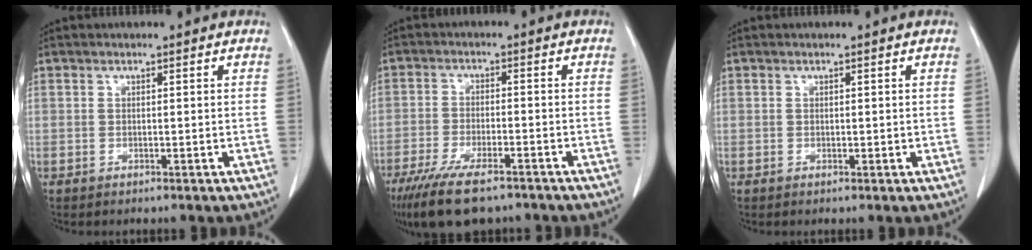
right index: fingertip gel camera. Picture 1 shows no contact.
{"total": 11.5, "force": [-8.5, 3.1, 7.2], "torque": [-0.126, -0.024, -0.143]}
{"total": 0.8, "force": [-0.1, 0.4, 0.7], "torque": [-0.007, -0.001, -0.003]}